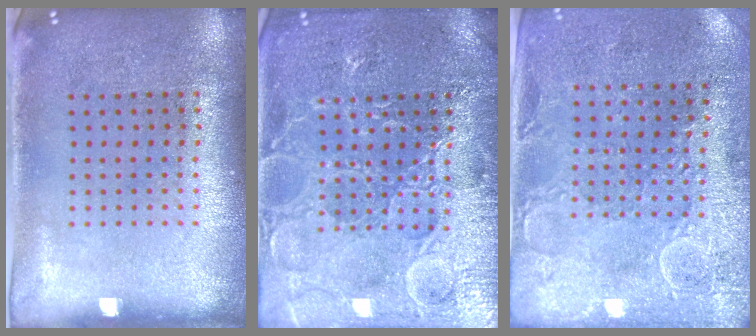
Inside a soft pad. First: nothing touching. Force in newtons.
{"total": 6.5, "press": 6.4, "slide": 0.9}
{"total": 2.7, "press": 2.6, "slide": 0.8}